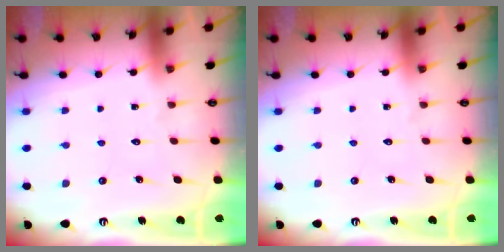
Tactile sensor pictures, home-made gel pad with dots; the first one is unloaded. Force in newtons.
{"total": 0.0}